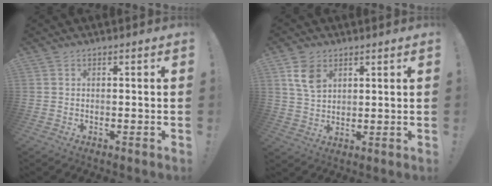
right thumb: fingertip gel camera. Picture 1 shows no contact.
{"total": 7.9, "force": [3.7, 5.2, 4.5], "torque": [-0.073, -0.007, 0.073]}